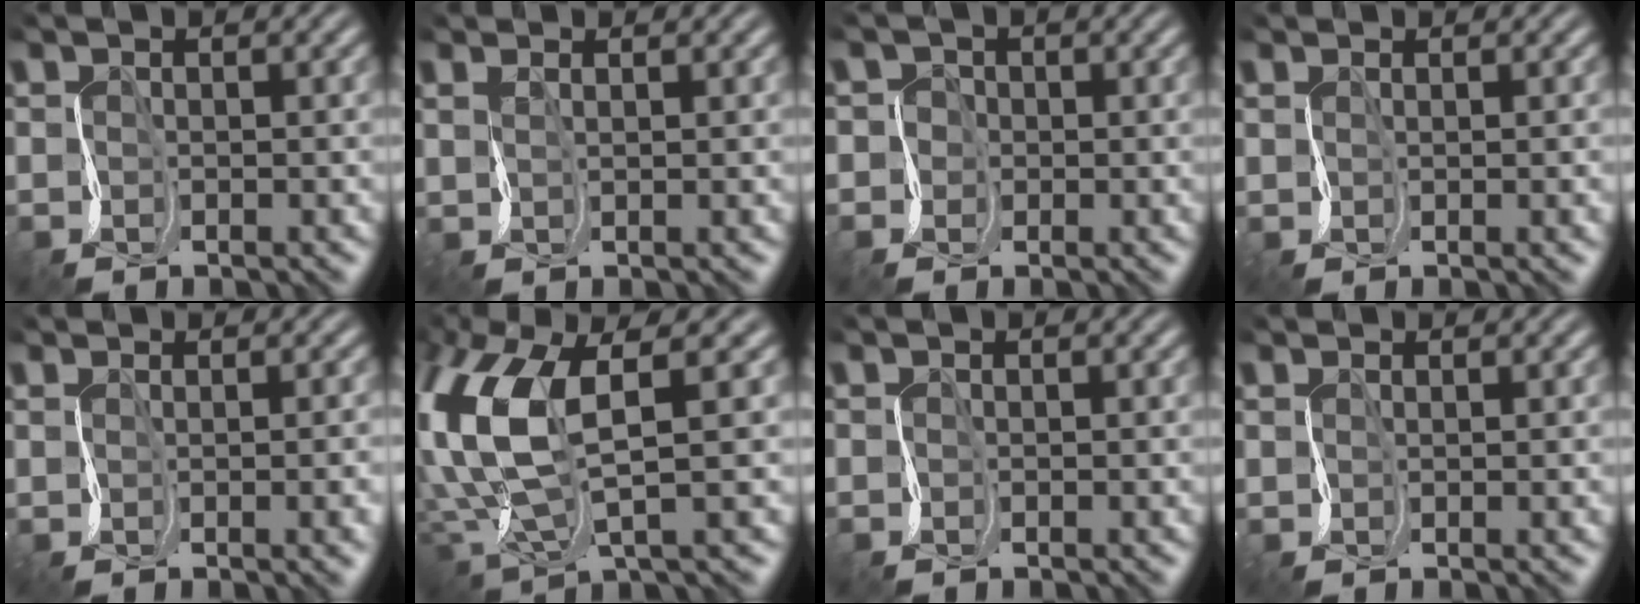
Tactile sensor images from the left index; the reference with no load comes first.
{"total": 1.4, "force": [1.3, 0.3, 0.5], "torque": [-0.016, 0.009, 0.022]}
{"total": 1.4, "force": [-0.6, 0.9, -0.8], "torque": [0.019, 0.006, -0.017]}
{"total": 2.0, "force": [0.4, 0.8, 1.8], "torque": [-0.014, 0.004, 0.009]}
{"total": 4.8, "force": [-0.1, 2.1, 4.3], "torque": [-0.023, 0.010, 0.006]}
{"total": 8.6, "force": [3.0, 3.1, 7.4], "torque": [-0.194, -0.001, 0.069]}
{"total": 0.0}
{"total": 1.3, "force": [0.6, 0.5, 1.0], "torque": [-0.006, 0.003, 0.010]}